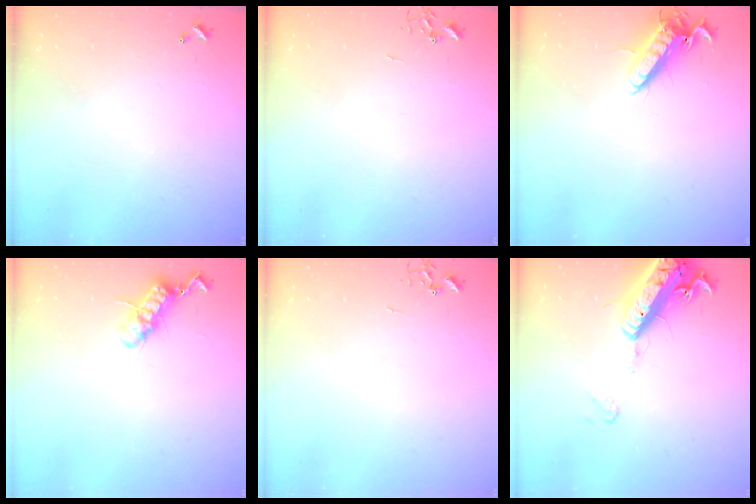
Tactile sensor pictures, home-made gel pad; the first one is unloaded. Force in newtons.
{"total": 0.0}
{"total": 13.3, "press": 13.2, "slide": 1.8}
{"total": 12.2, "press": 12.2, "slide": 0.6}
{"total": 0.0}
{"total": 18.9, "press": 18.5, "slide": 3.7}